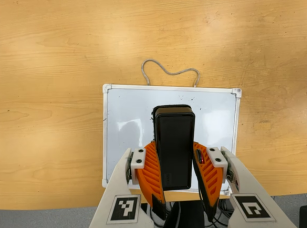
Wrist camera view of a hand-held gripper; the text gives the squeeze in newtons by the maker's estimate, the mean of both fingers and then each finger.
{"total": 7.1, "left": 6.1, "right": 8.0}